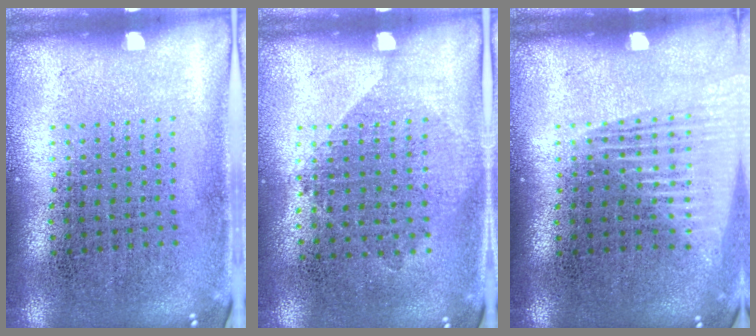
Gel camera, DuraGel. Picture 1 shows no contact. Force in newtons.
{"total": 1.0, "press": 0.9, "slide": 0.5}
{"total": 1.3, "press": 1.2, "slide": 0.2}